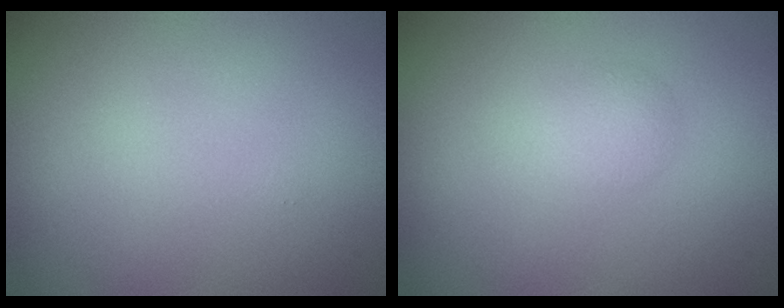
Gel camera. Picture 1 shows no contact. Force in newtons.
{"total": 1.5, "press": 1.4, "slide": 0.1}